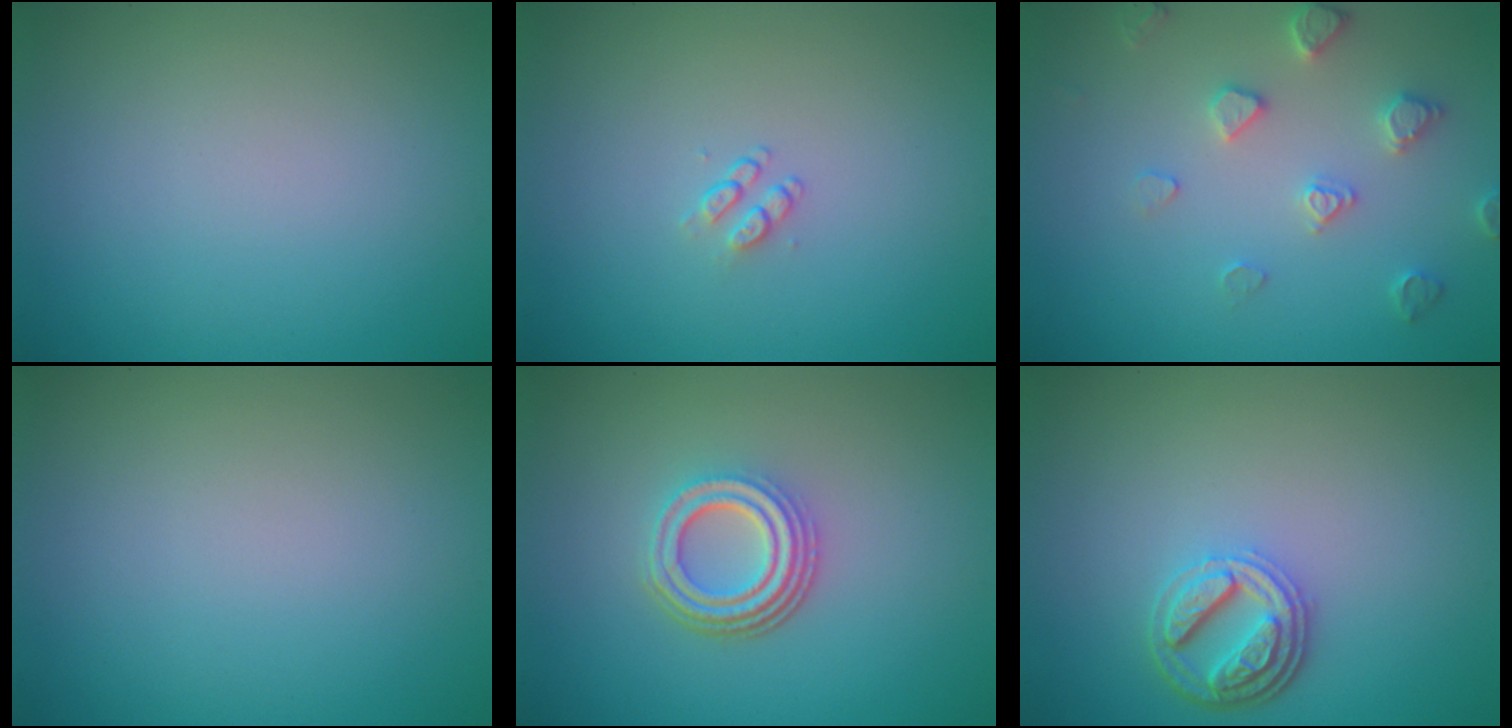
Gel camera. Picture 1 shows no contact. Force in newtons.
{"total": 1.1, "press": 0.7, "slide": 0.8}
{"total": 2.9, "press": 2.8, "slide": 0.7}
{"total": 0.0}
{"total": 4.5, "press": 3.3, "slide": 3.0}
{"total": 3.9, "press": 3.1, "slide": 2.4}